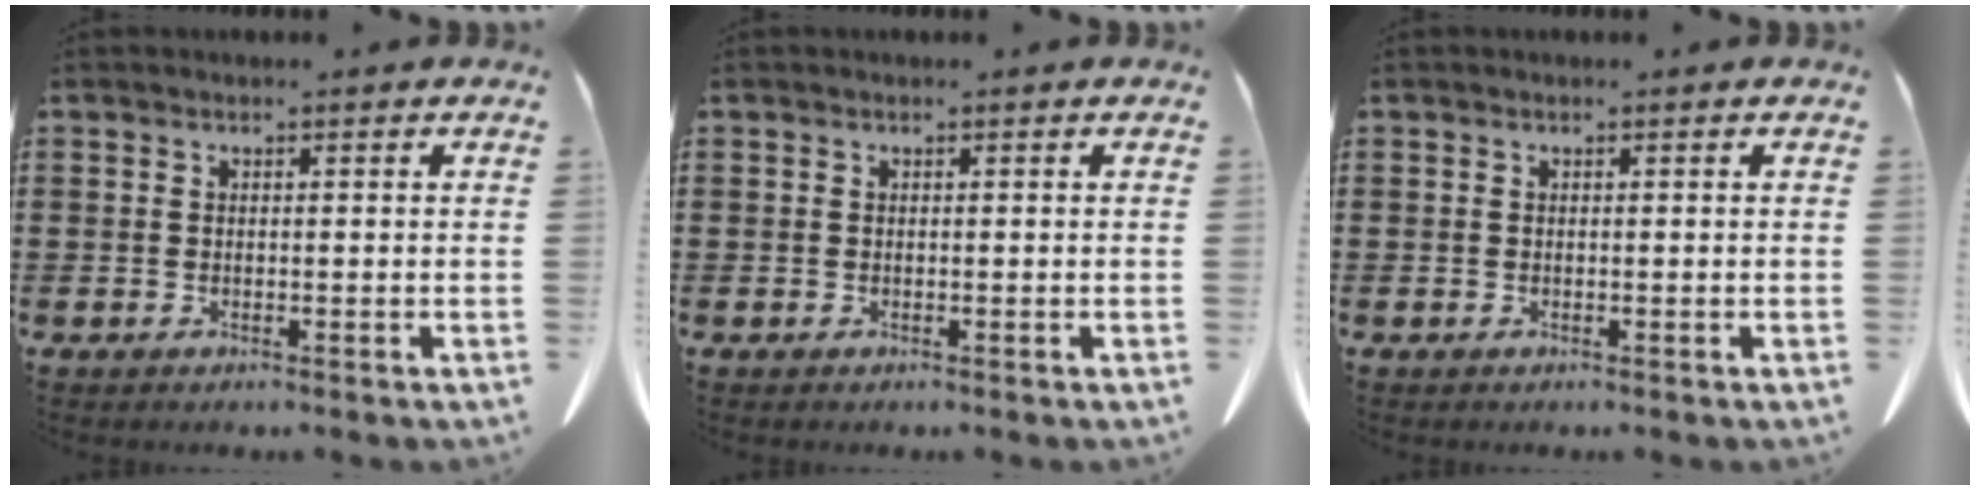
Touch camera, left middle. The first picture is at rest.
{"total": 0.0}
{"total": 0.0}